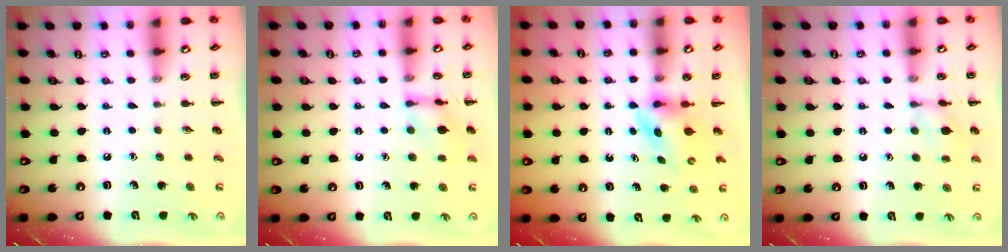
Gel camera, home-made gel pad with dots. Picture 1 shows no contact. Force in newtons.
{"total": 9.7, "press": 9.7, "slide": 0.5}
{"total": 3.2, "press": 3.0, "slide": 1.1}
{"total": 9.2, "press": 9.2, "slide": 0.9}